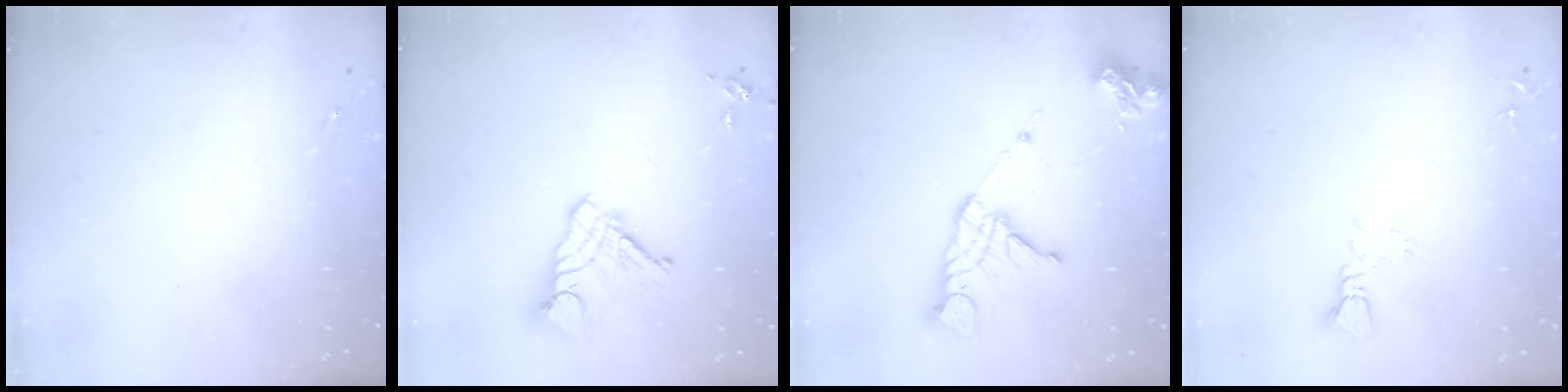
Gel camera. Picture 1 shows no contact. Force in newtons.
{"total": 12.0, "press": 11.9, "slide": 1.1}
{"total": 14.9, "press": 14.8, "slide": 1.6}
{"total": 3.6, "press": 3.6, "slide": 0.3}